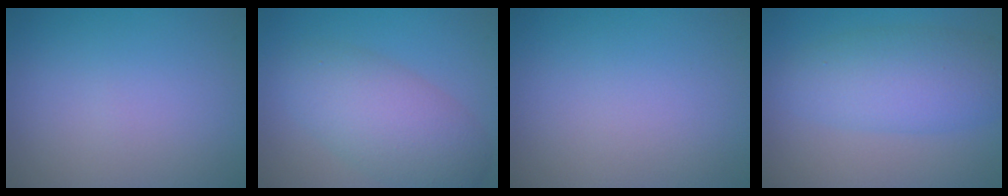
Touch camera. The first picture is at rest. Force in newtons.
{"total": 6.0, "press": 6.0, "slide": 0.0}
{"total": 0.0}
{"total": 5.5, "press": 5.5, "slide": 0.3}